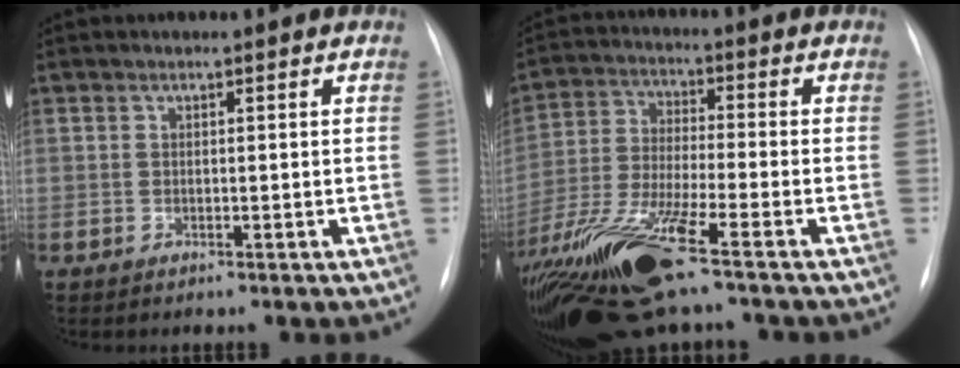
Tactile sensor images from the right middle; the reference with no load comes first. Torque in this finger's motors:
{"motor_torque": [1.31, -0.82, 0.92, 0.21]}